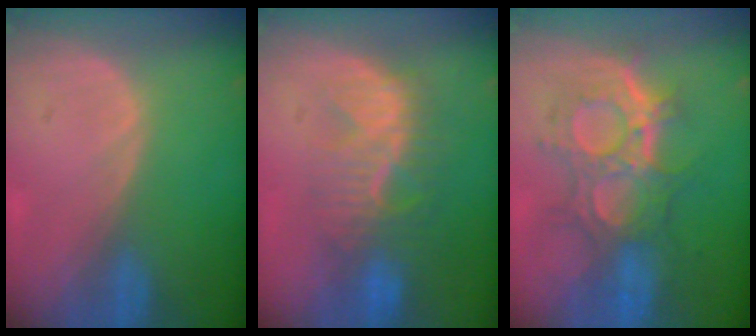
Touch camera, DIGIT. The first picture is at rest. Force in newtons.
{"total": 9.1, "press": 8.4, "slide": 3.5}
{"total": 9.9, "press": 9.6, "slide": 2.6}